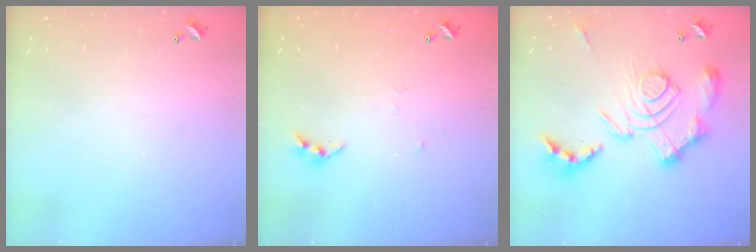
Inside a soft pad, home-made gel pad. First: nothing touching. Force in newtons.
{"total": 6.1, "press": 6.1, "slide": 0.2}
{"total": 3.3, "press": 2.6, "slide": 2.0}